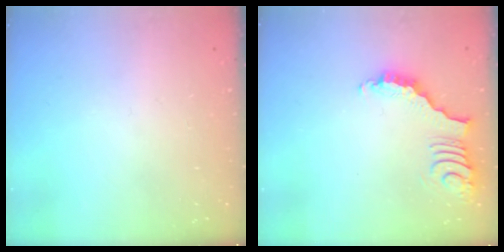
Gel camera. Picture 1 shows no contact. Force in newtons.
{"total": 3.9, "press": 3.8, "slide": 0.7}